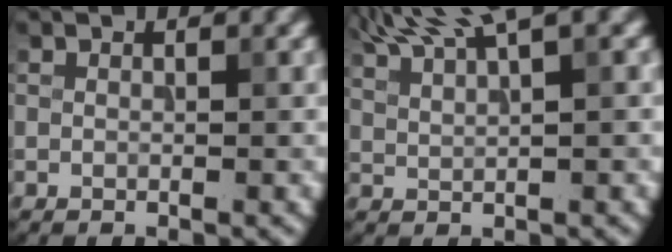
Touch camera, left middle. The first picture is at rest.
{"total": 5.5, "force": [4.3, 0.8, 3.4], "torque": [-0.062, 0.017, 0.070]}